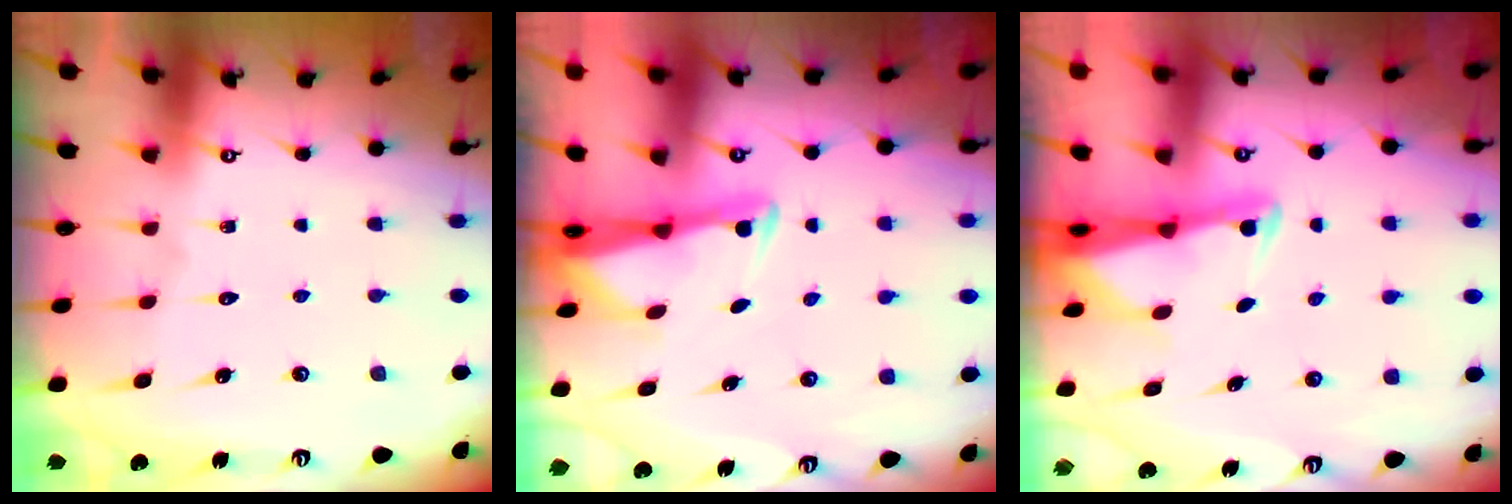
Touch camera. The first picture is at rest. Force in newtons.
{"total": 2.7, "press": 2.7, "slide": 0.5}
{"total": 2.7, "press": 2.6, "slide": 0.5}